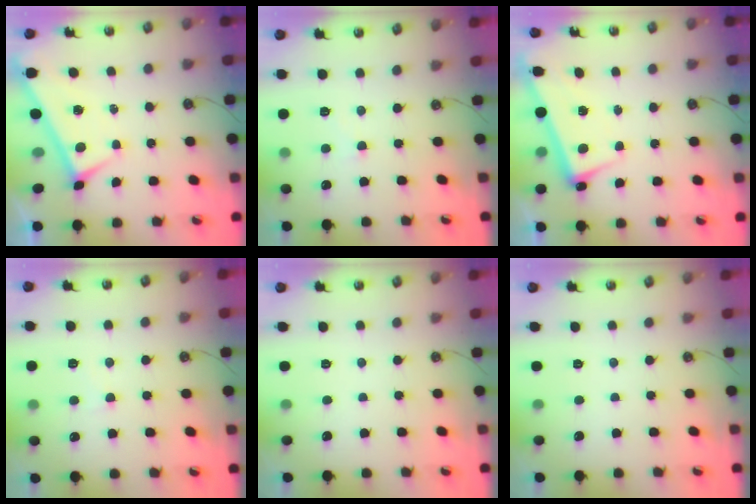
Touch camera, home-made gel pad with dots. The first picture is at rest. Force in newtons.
{"total": 2.7, "press": 2.7, "slide": 0.5}
{"total": 2.5, "press": 2.3, "slide": 1.0}
{"total": 1.6, "press": 1.4, "slide": 0.7}
{"total": 0.0}
{"total": 0.0}